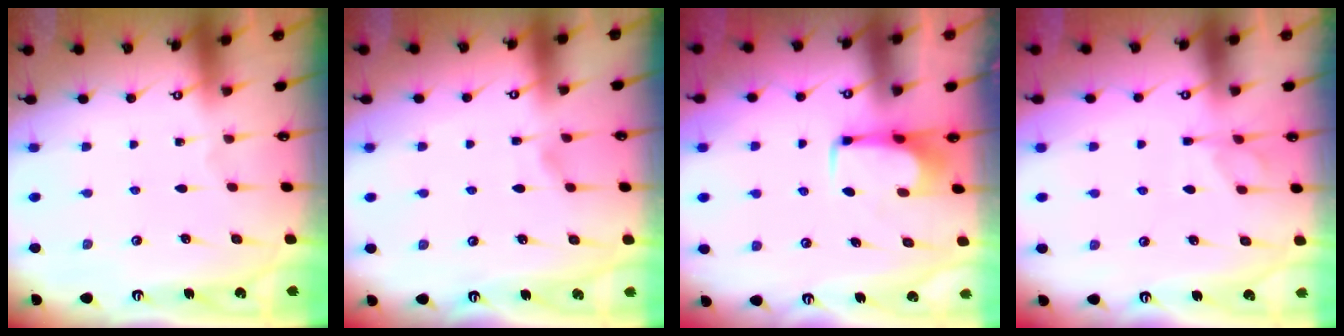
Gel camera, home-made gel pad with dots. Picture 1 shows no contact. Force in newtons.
{"total": 3.1, "press": 3.1, "slide": 0.4}
{"total": 1.6, "press": 1.5, "slide": 0.5}
{"total": 1.1, "press": 0.4, "slide": 1.0}